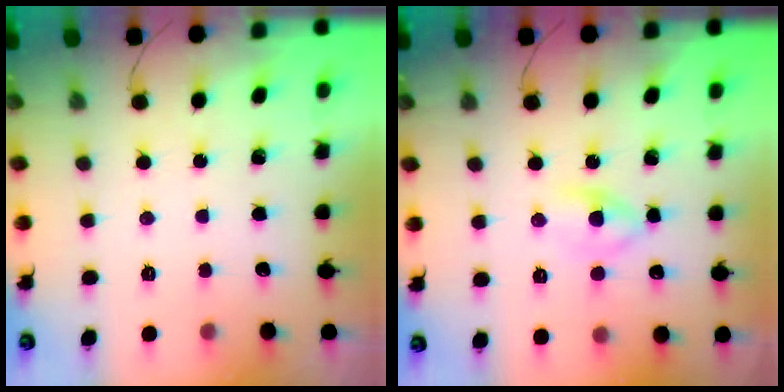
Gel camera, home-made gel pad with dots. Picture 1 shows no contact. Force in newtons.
{"total": 4.1, "press": 4.0, "slide": 1.1}